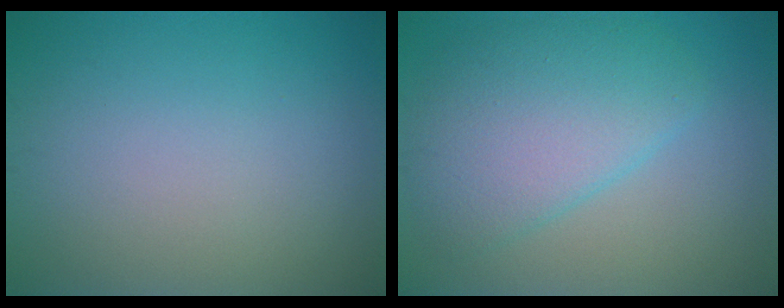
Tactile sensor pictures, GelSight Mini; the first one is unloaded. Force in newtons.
{"total": 5.8, "press": 5.8, "slide": 0.1}